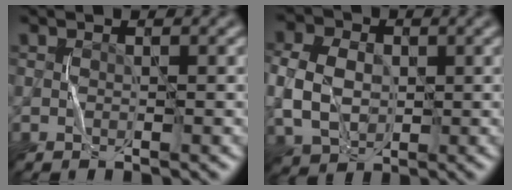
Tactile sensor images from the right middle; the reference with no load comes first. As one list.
[{"total": 6.0, "force": [-0.1, 4.7, 3.7], "torque": [-0.083, 0.003, -0.010]}]